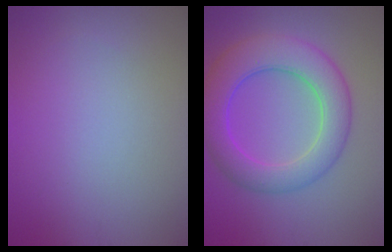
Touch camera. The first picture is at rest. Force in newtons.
{"total": 7.5, "press": 7.5, "slide": 0.1}